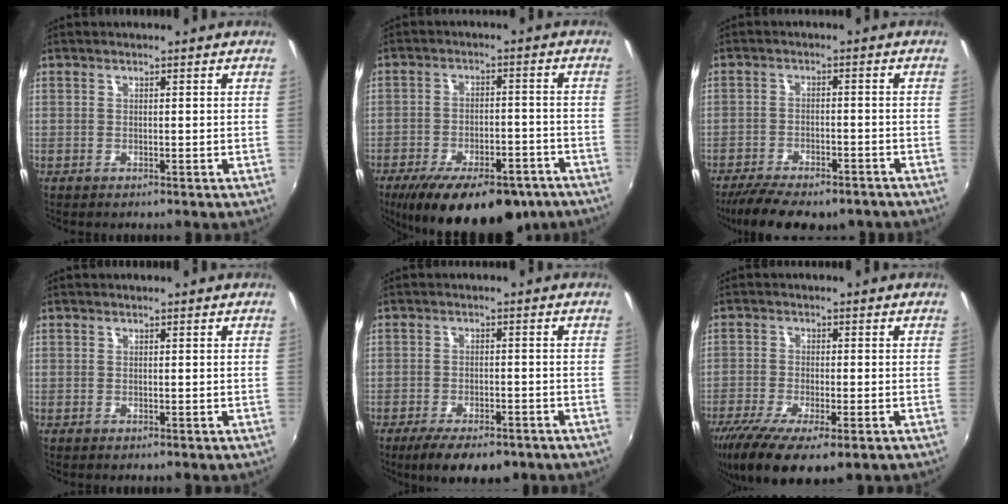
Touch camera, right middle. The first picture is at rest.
{"total": 20.4, "force": [-14.3, 8.3, 11.9], "torque": [-0.214, -0.030, -0.193]}
{"total": 13.3, "force": [-10.6, 4.4, 6.8], "torque": [-0.148, -0.032, -0.158]}
{"total": 0.0}
{"total": 9.2, "force": [-6.7, 3.2, 5.4], "torque": [-0.115, -0.022, -0.104]}
{"total": 12.3, "force": [-7.7, 3.6, 8.9], "torque": [-0.190, -0.050, -0.130]}